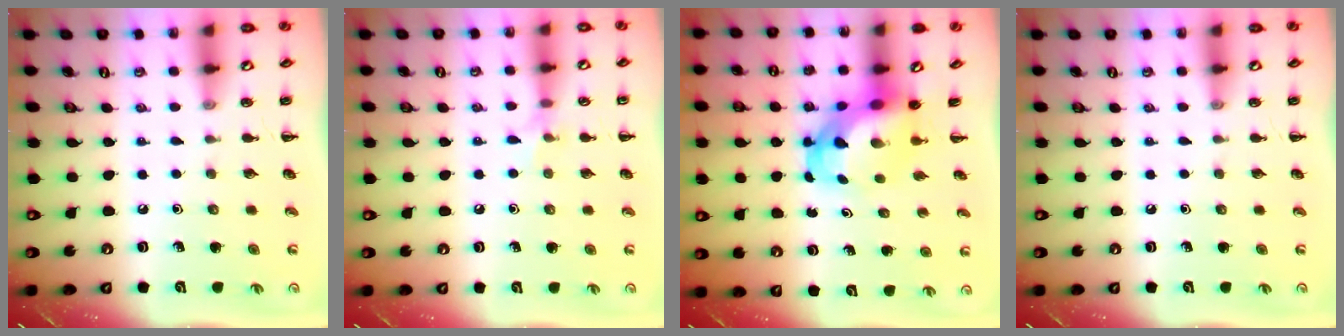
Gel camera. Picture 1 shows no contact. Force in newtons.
{"total": 5.2, "press": 4.9, "slide": 1.6}
{"total": 5.6, "press": 5.4, "slide": 1.3}
{"total": 0.0}